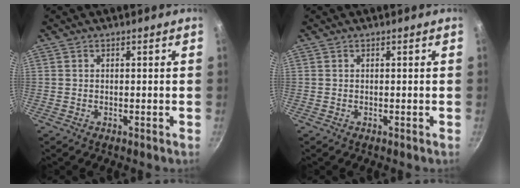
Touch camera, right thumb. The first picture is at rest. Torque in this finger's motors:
{"motor_torque": [0.00, 0.00, 0.01, -0.01, 0.05]}